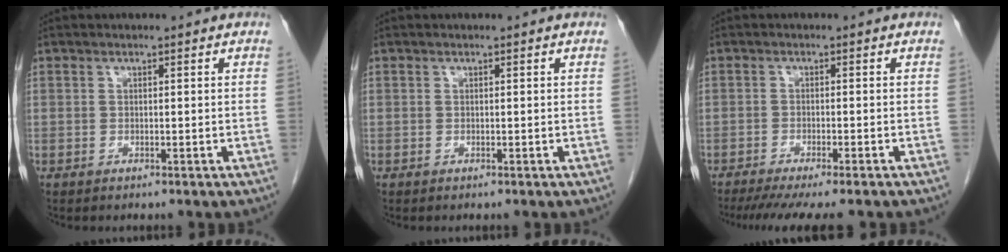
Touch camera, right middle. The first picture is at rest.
{"total": 0.0}
{"total": 10.9, "force": [-9.4, 0.6, 5.5], "torque": [-0.068, -0.023, -0.131]}